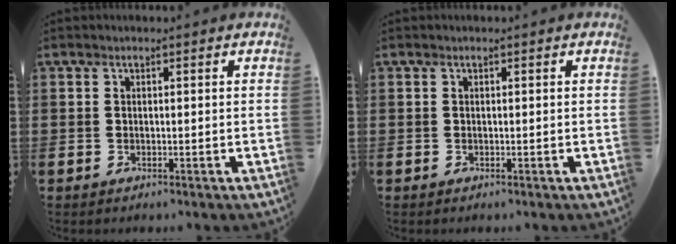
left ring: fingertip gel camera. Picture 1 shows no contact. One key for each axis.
{"total": 0.0}